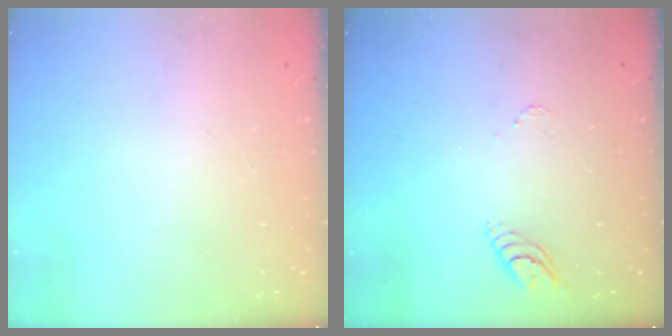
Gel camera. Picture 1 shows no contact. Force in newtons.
{"total": 3.6, "press": 3.6, "slide": 0.5}